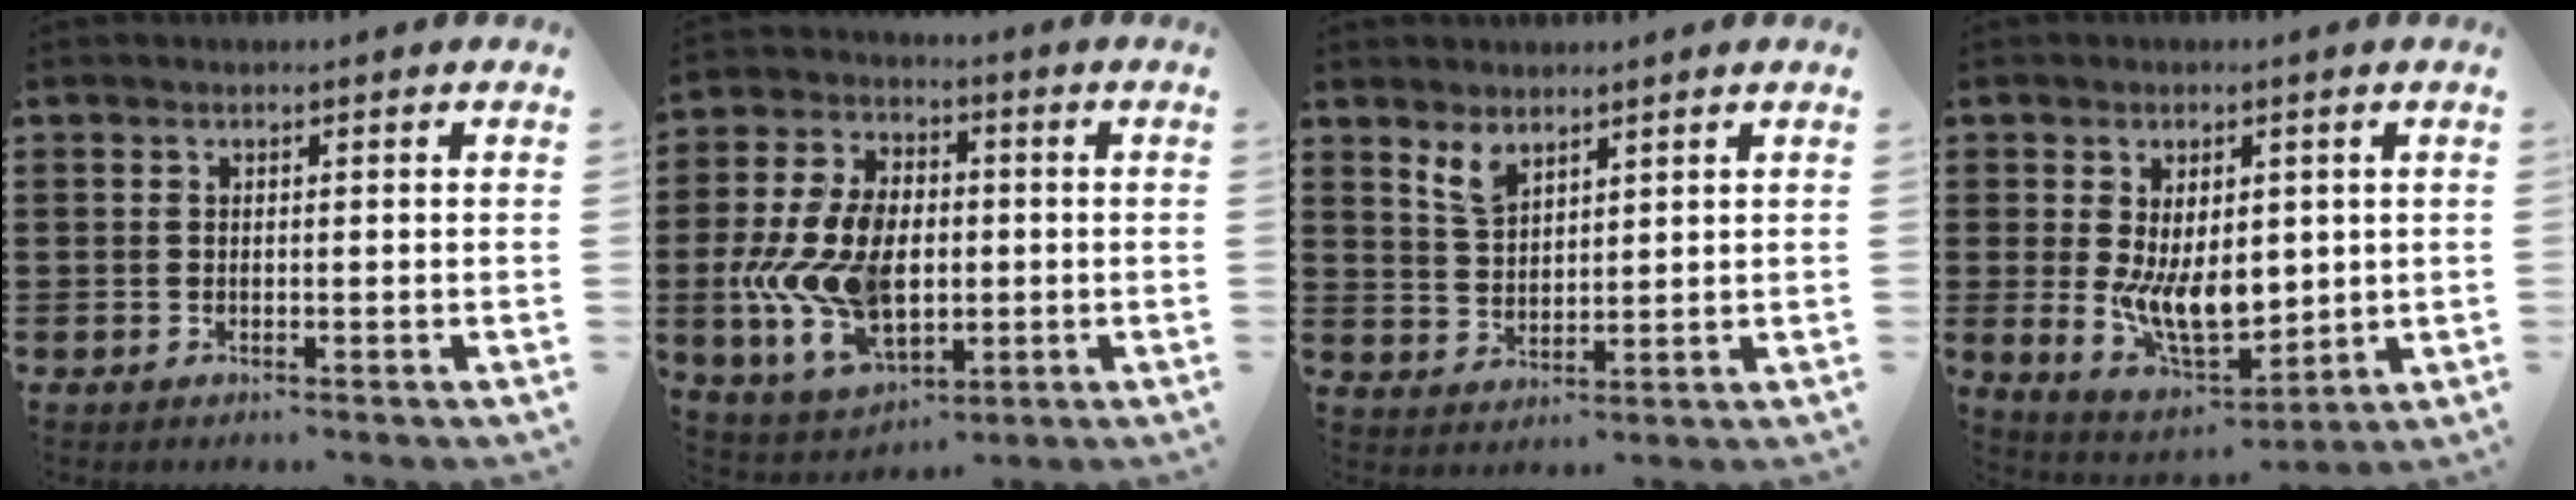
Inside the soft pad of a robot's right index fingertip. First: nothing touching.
{"total": 13.7, "force": [-1.4, 8.7, 10.5], "torque": [-0.253, 0.000, -0.023]}
{"total": 3.9, "force": [3.0, 1.8, 1.8], "torque": [-0.043, 0.001, 0.057]}
{"total": 8.8, "force": [0.3, 5.5, 6.9], "torque": [-0.126, -0.003, 0.008]}